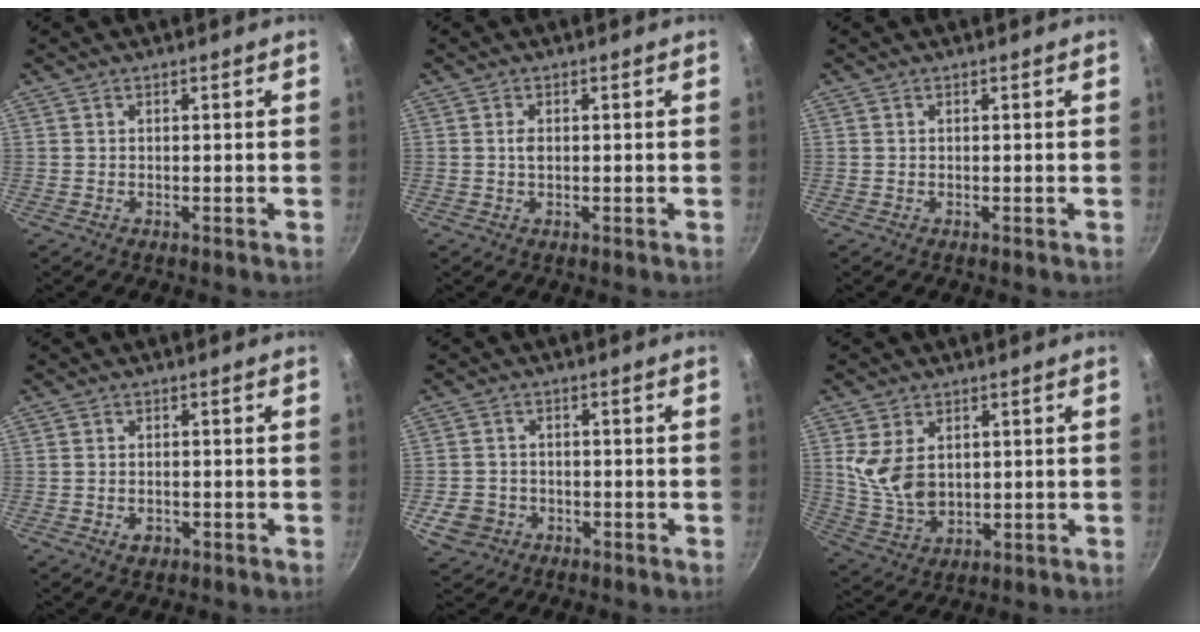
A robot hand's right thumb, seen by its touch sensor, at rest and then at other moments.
{"total": 1.5, "force": [0.1, 0.9, 1.1], "torque": [-0.021, 0.000, 0.001]}
{"total": 0.0}
{"total": 2.3, "force": [-1.0, 1.6, 1.4], "torque": [-0.021, 0.006, -0.013]}
{"total": 5.5, "force": [-2.1, 4.7, 2.0], "torque": [-0.034, 0.021, -0.030]}
{"total": 9.5, "force": [2.1, 6.3, 6.7], "torque": [-0.119, -0.024, 0.055]}